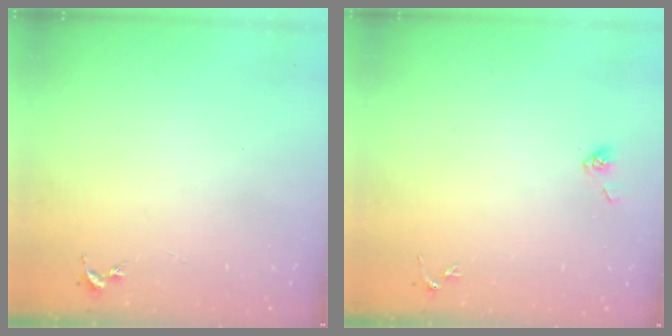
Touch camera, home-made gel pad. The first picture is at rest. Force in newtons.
{"total": 4.2, "press": 3.9, "slide": 1.6}